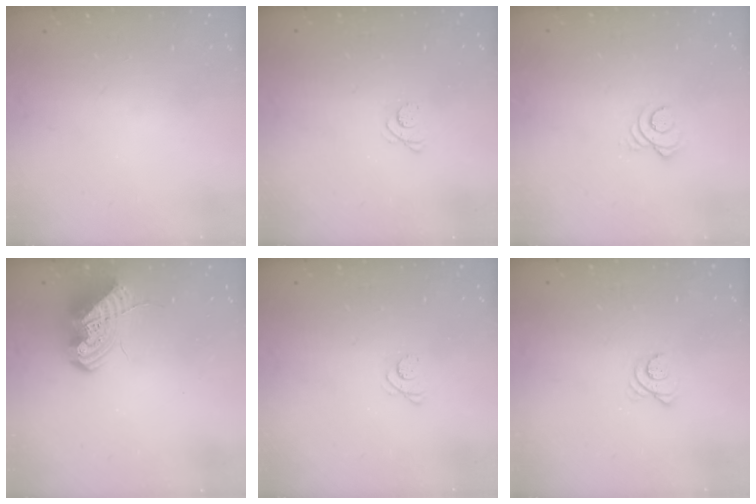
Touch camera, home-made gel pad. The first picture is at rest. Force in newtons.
{"total": 2.7, "press": 2.7, "slide": 0.3}
{"total": 3.6, "press": 3.6, "slide": 0.0}
{"total": 11.4, "press": 11.3, "slide": 1.5}
{"total": 2.7, "press": 2.7, "slide": 0.3}
{"total": 3.3, "press": 3.3, "slide": 0.2}